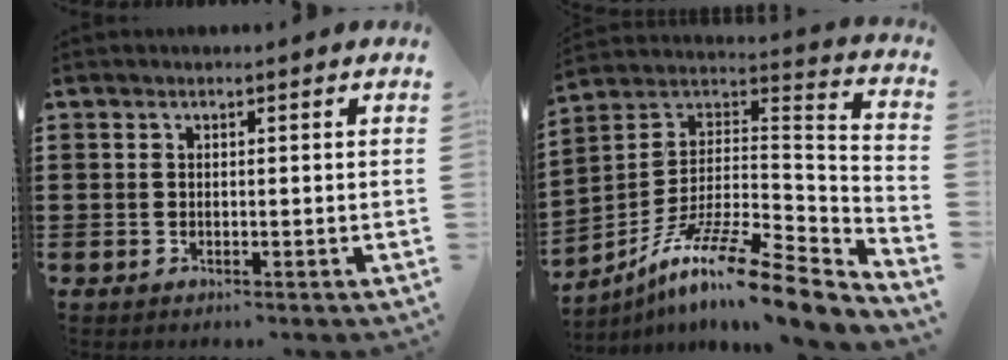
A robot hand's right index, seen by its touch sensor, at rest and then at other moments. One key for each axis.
{"total": 12.8, "fx": -9.6, "fy": 1.3, "fz": 8.4, "tx": -0.150, "ty": 0.005, "tz": -0.182}